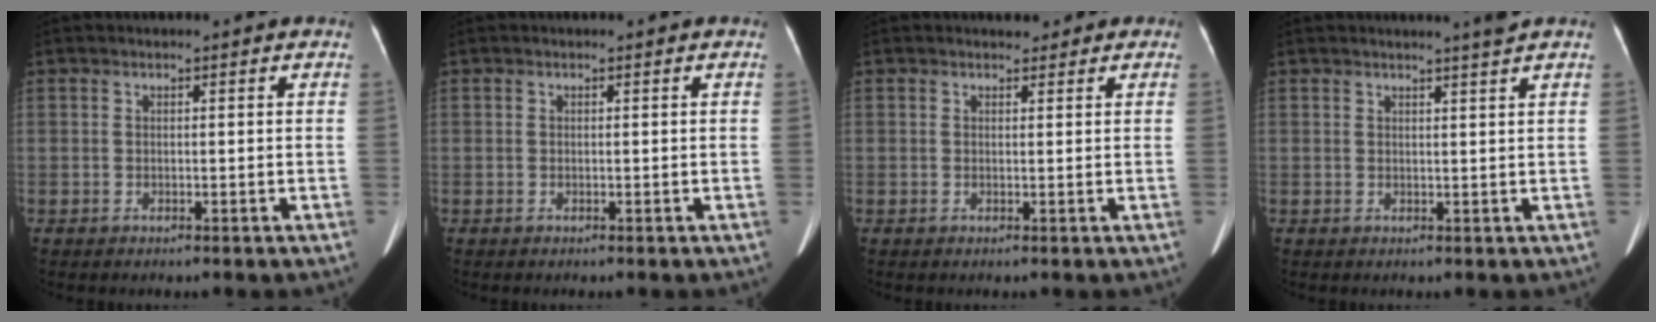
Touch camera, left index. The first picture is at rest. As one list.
[{"total": 0.0}, {"total": 2.4, "force": [1.6, 1.6, 0.6], "torque": [0.002, 0.009, 0.017]}, {"total": 2.1, "force": [1.7, -0.9, 0.8], "torque": [-0.018, -0.011, 0.028]}]